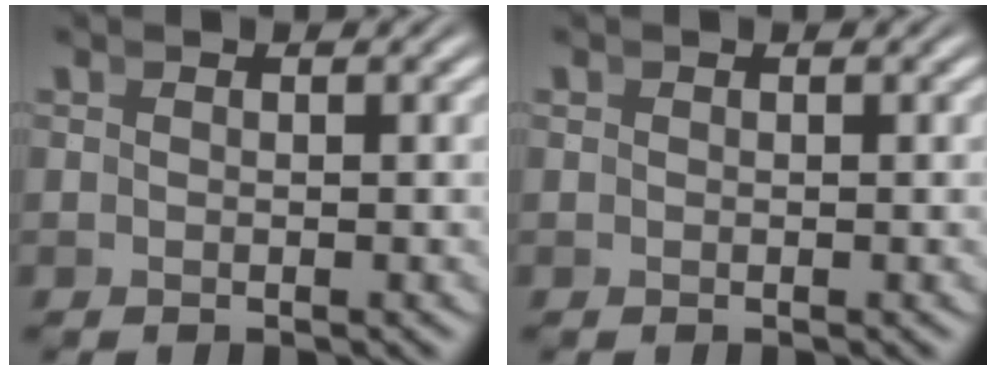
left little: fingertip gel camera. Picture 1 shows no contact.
{"total": 0.6, "force": [0.2, 0.5, 0.2], "torque": [-0.009, -0.004, 0.005]}